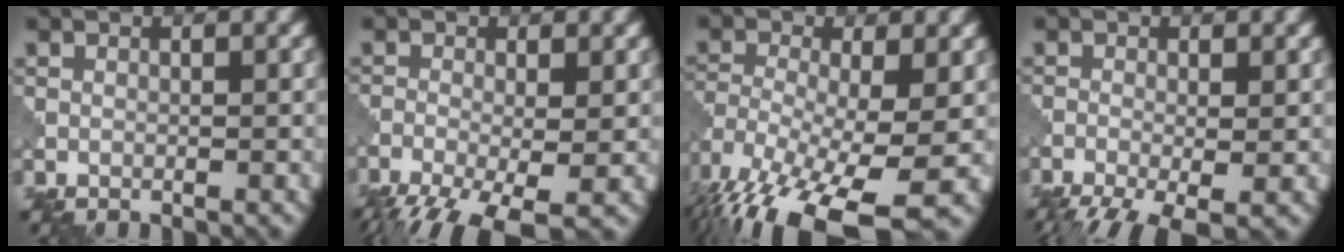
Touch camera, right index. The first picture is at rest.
{"total": 8.6, "force": [-5.1, 2.9, 6.3], "torque": [-0.125, -0.035, -0.086]}
{"total": 14.3, "force": [-8.1, 5.0, 10.7], "torque": [-0.218, -0.022, -0.126]}
{"total": 6.2, "force": [-3.6, 1.9, 4.7], "torque": [-0.091, -0.018, -0.062]}